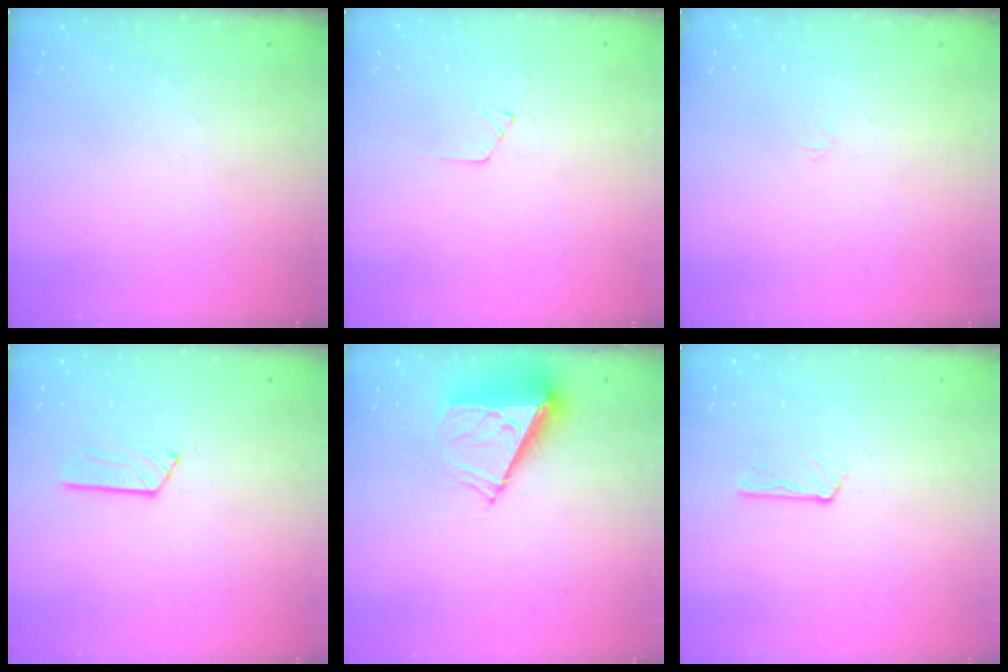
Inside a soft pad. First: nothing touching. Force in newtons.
{"total": 4.9, "press": 4.9, "slide": 0.5}
{"total": 3.4, "press": 3.3, "slide": 0.4}
{"total": 3.4, "press": 3.4, "slide": 0.3}
{"total": 8.3, "press": 8.3, "slide": 0.3}
{"total": 2.6, "press": 2.6, "slide": 0.2}